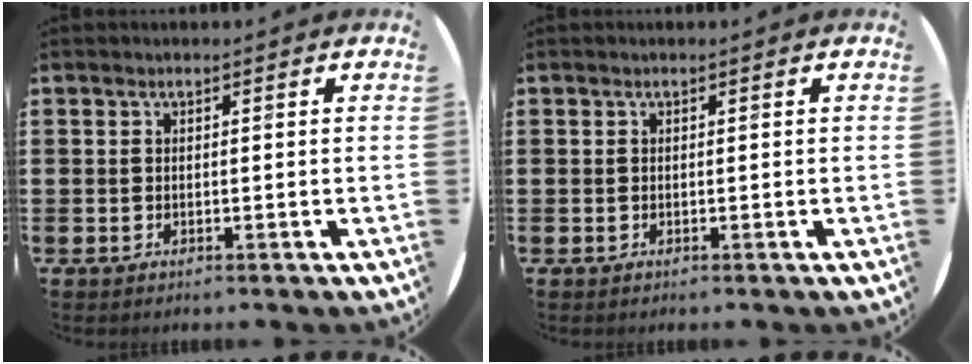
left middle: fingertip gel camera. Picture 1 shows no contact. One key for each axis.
{"total": 0.0}